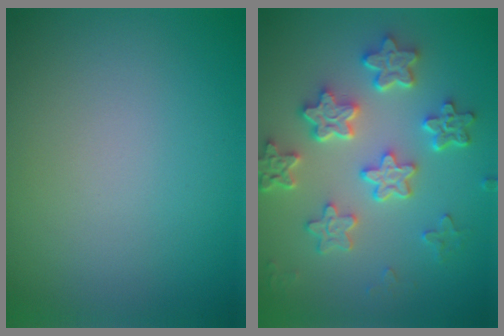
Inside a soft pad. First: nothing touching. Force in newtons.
{"total": 5.9, "press": 4.7, "slide": 3.6}